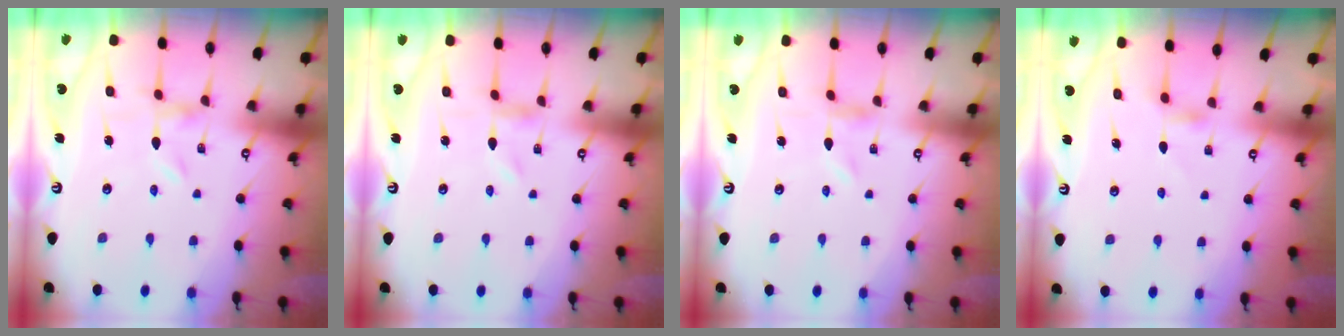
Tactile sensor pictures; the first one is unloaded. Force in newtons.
{"total": 0.0}
{"total": 0.0}
{"total": 3.2, "press": 3.2, "slide": 0.6}